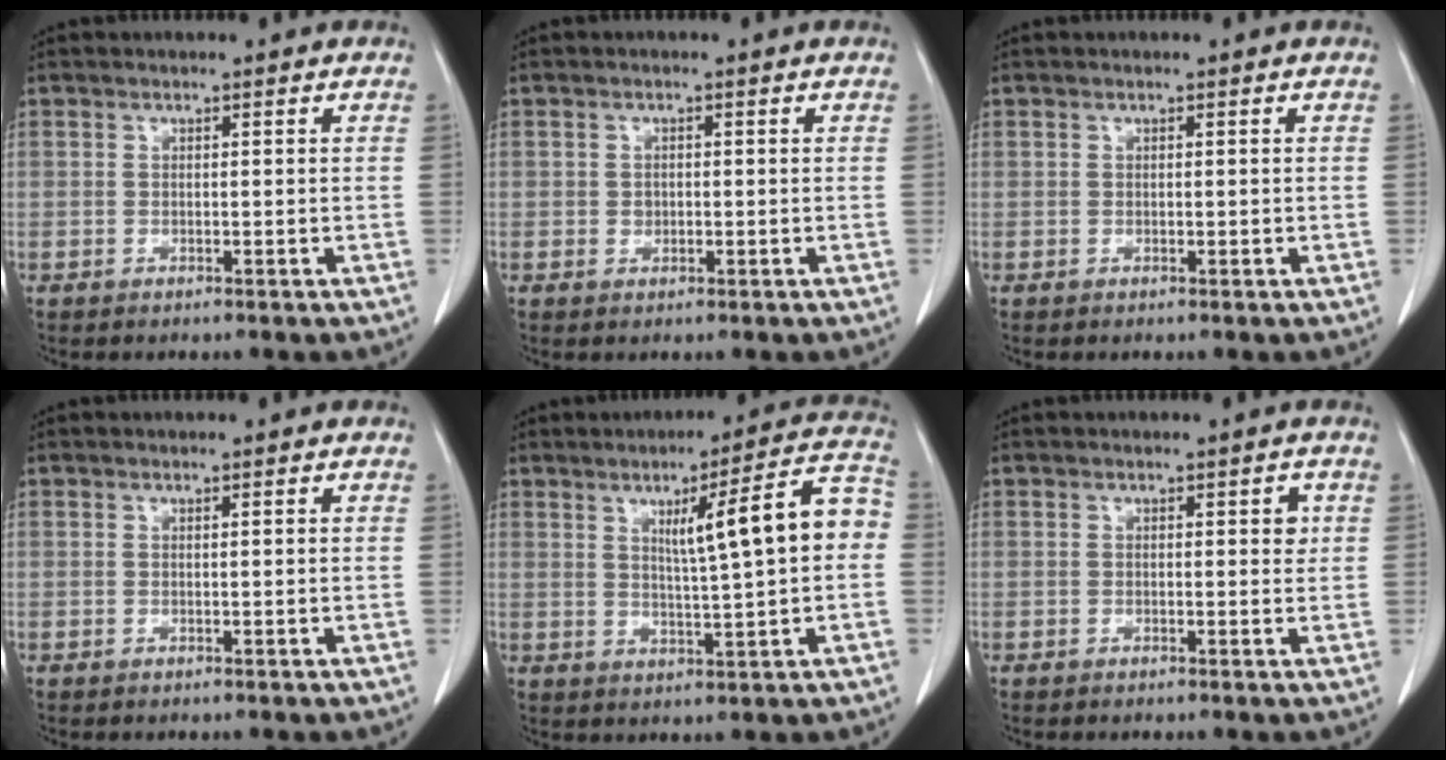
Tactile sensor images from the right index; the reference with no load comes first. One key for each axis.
{"total": 1.2, "fx": -0.1, "fy": 1.0, "fz": 0.6, "tx": -0.011, "ty": 0.001, "tz": 0.001}
{"total": 0.0}
{"total": 0.0}
{"total": 11.4, "fx": 1.5, "fy": 0.8, "fz": 11.2, "tx": -0.156, "ty": 0.023, "tz": 0.022}
{"total": 1.7, "fx": 0.4, "fy": 0.7, "fz": 1.5, "tx": -0.014, "ty": 0.003, "tz": 0.004}